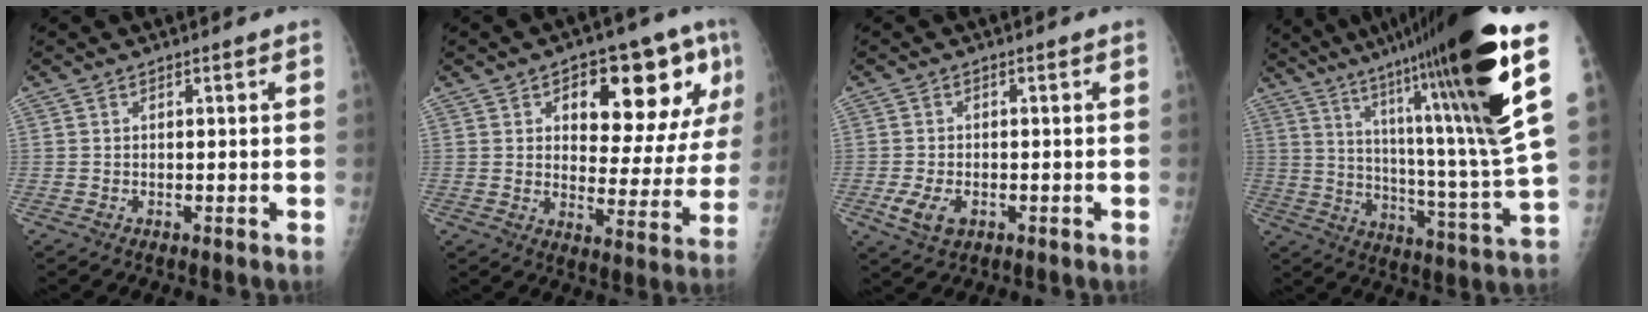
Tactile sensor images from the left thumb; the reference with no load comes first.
{"total": 18.6, "force": [7.8, 8.4, 14.6], "torque": [-0.149, -0.023, 0.109]}
{"total": 4.9, "force": [-1.7, 3.2, 3.4], "torque": [-0.060, -0.004, -0.027]}
{"total": 28.5, "force": [15.9, 2.3, 23.5], "torque": [-0.337, -0.058, 0.248]}